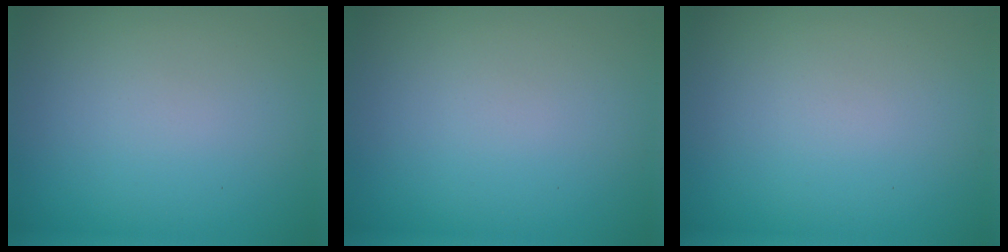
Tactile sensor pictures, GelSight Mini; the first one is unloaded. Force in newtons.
{"total": 0.0}
{"total": 0.0}